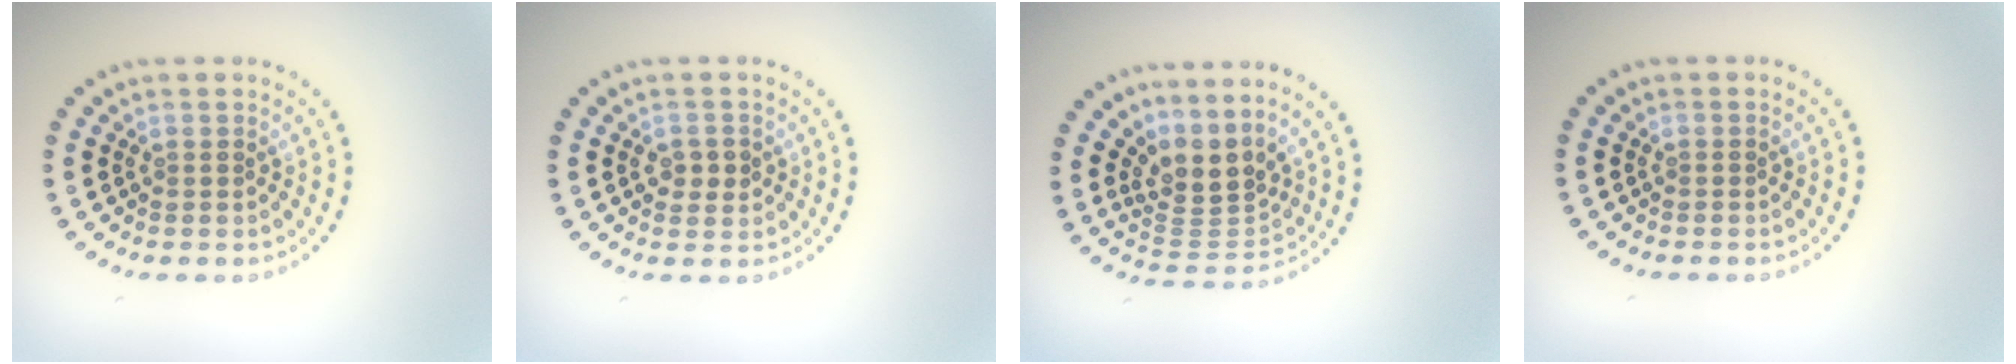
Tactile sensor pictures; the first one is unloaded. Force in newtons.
{"total": 1.9, "press": 1.9, "slide": 0.1}
{"total": 3.6, "press": 2.6, "slide": 2.5}
{"total": 0.0}